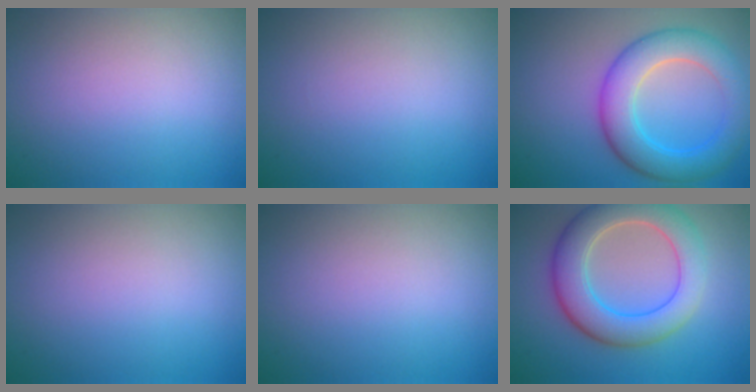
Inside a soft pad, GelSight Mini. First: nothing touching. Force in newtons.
{"total": 0.0}
{"total": 6.3, "press": 6.3, "slide": 0.1}
{"total": 0.0}
{"total": 0.0}
{"total": 7.1, "press": 7.1, "slide": 0.1}